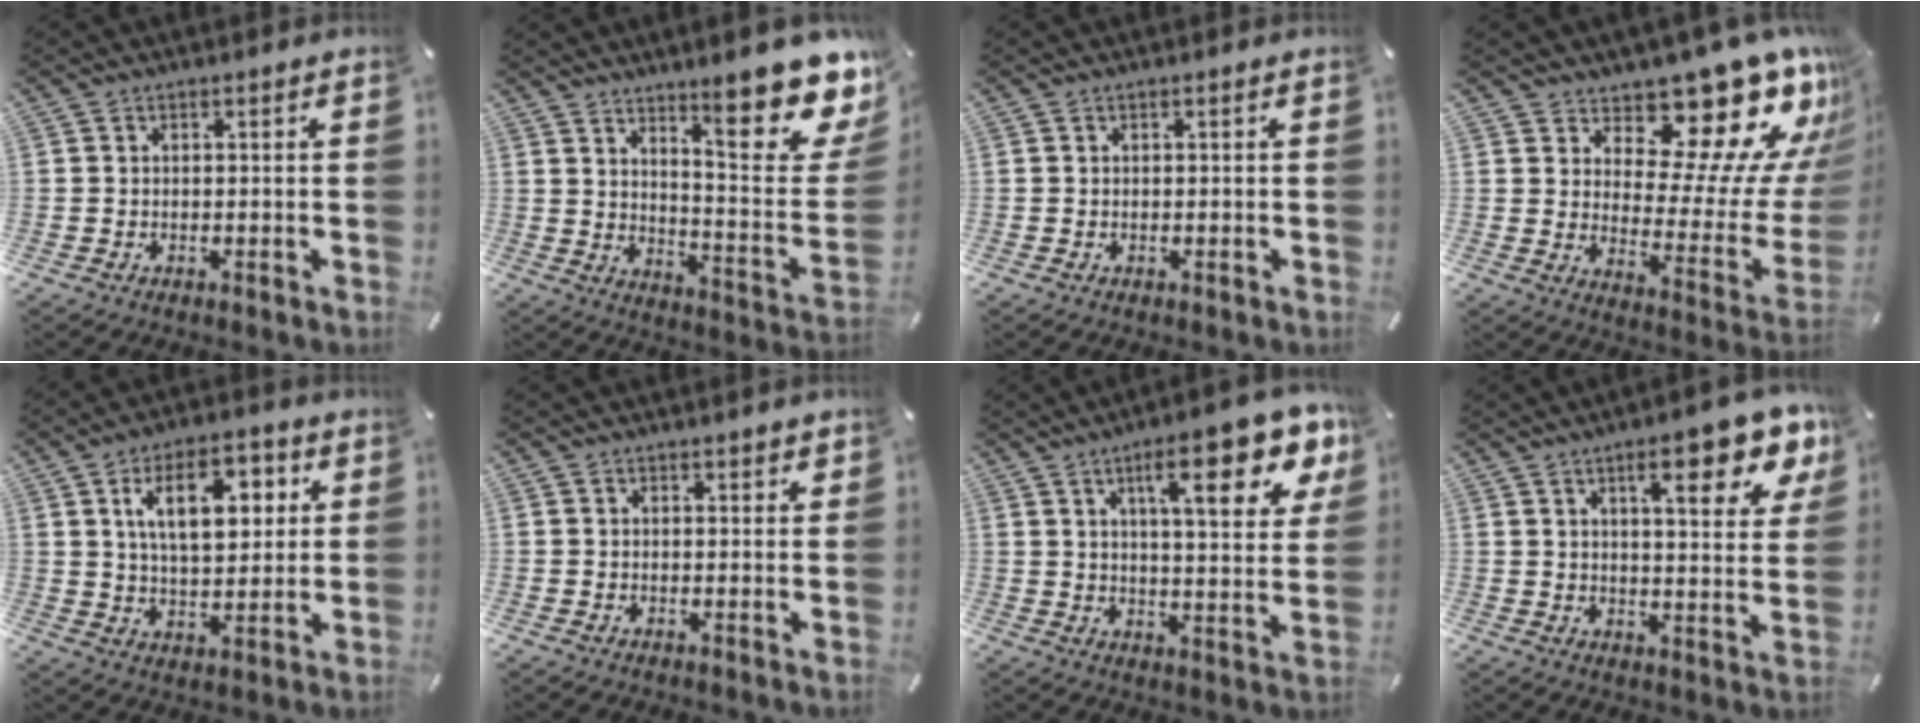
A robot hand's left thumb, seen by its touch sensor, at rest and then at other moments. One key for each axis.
{"total": 19.4, "fx": 13.2, "fy": 5.5, "fz": 13.0, "tx": -0.176, "ty": -0.103, "tz": 0.214}
{"total": 0.0}
{"total": 17.6, "fx": 13.2, "fy": 8.0, "fz": 8.4, "tx": -0.112, "ty": -0.124, "tz": 0.222}
{"total": 13.7, "fx": 5.1, "fy": 7.4, "fz": 10.3, "tx": -0.156, "ty": 0.000, "tz": 0.084}
{"total": 1.0, "fx": 0.9, "fy": 0.4, "fz": 0.3, "tx": 0.000, "ty": -0.003, "tz": 0.015}
{"total": 17.3, "fx": 8.9, "fy": 5.1, "fz": 13.9, "tx": -0.209, "ty": -0.032, "tz": 0.135}
{"total": 14.3, "fx": 8.0, "fy": 4.2, "fz": 11.0, "tx": -0.154, "ty": -0.037, "tz": 0.124}